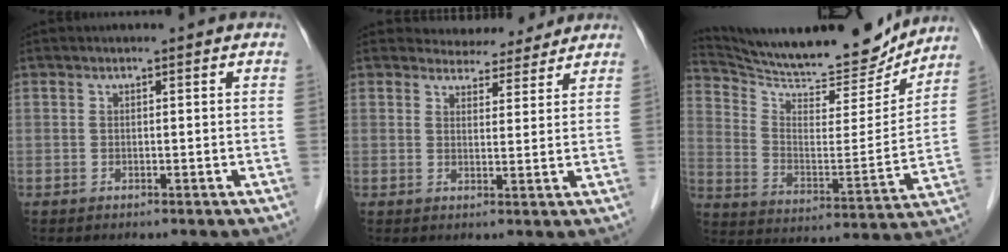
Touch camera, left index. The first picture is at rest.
{"total": 5.3, "force": [5.0, 1.6, 0.1], "torque": [0.001, 0.003, 0.064]}
{"total": 21.8, "force": [20.5, 3.0, 6.8], "torque": [-0.124, -0.041, 0.306]}